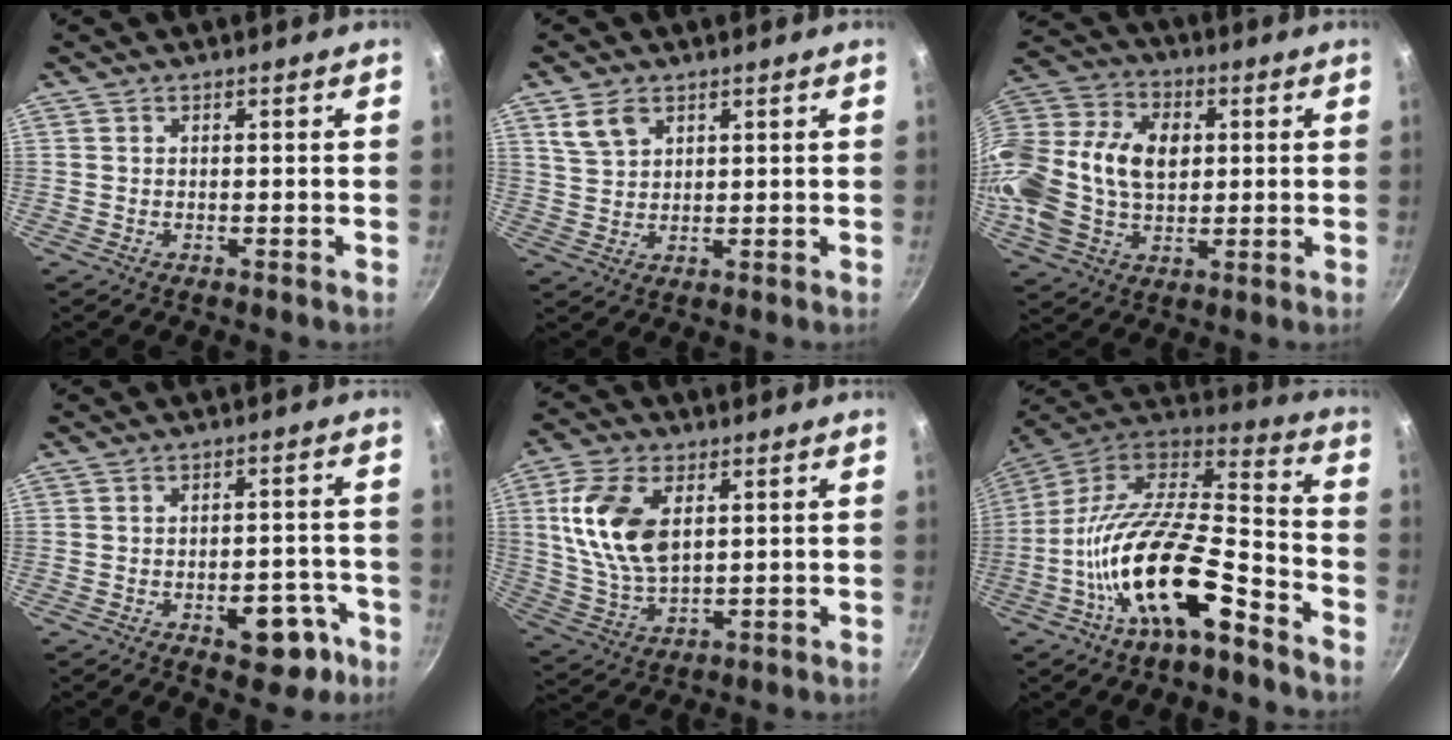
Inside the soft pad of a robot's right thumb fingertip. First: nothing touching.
{"total": 5.2, "force": [2.8, 3.3, 2.8], "torque": [-0.039, -0.007, 0.060]}
{"total": 23.2, "force": [2.4, 16.3, 16.4], "torque": [-0.323, 0.031, 0.036]}
{"total": 9.0, "force": [-4.1, 5.1, 6.2], "torque": [-0.042, 0.031, -0.044]}
{"total": 13.6, "force": [3.4, 7.8, 10.6], "torque": [-0.197, -0.014, 0.071]}
{"total": 22.1, "force": [-10.4, 8.3, 17.7], "torque": [-0.297, 0.065, -0.198]}